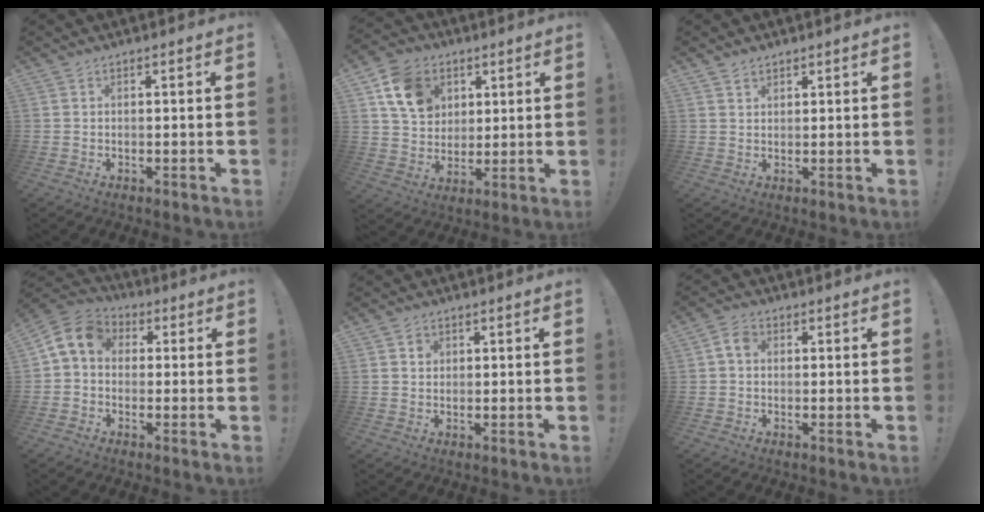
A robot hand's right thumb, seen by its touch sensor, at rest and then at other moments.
{"total": 13.3, "force": [5.9, 10.4, 5.8], "torque": [-0.086, -0.017, 0.118]}
{"total": 2.1, "force": [1.8, 1.0, 0.4], "torque": [0.002, -0.014, 0.032]}
{"total": 8.3, "force": [1.0, 6.7, 4.8], "torque": [-0.091, 0.016, 0.026]}
{"total": 1.8, "force": [0.7, 1.6, 0.2], "torque": [0.009, -0.004, 0.010]}
{"total": 4.1, "force": [0.5, 2.9, 2.8], "torque": [-0.052, 0.010, 0.012]}